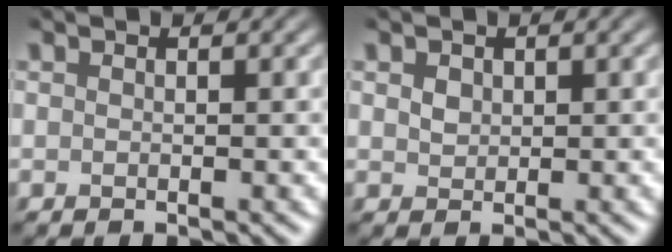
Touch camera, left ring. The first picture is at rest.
{"total": 1.1, "force": [0.4, 0.8, 0.5], "torque": [-0.010, 0.000, 0.009]}